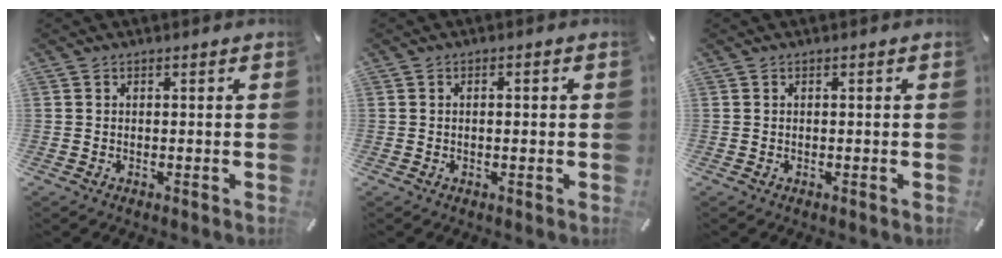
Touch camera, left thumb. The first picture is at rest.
{"total": 1.4, "force": [-0.1, 0.7, 1.2], "torque": [-0.022, 0.003, -0.004]}
{"total": 0.0}